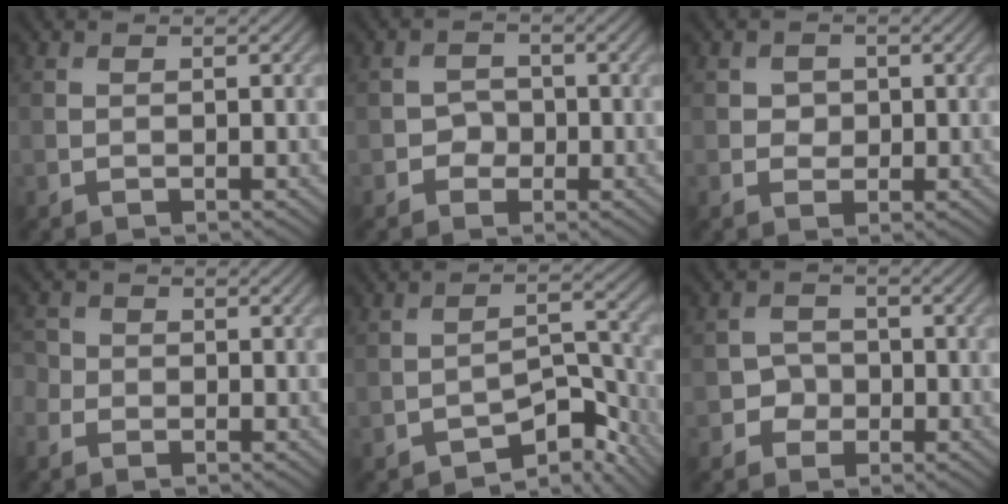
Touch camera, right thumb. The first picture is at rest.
{"total": 2.1, "force": [-0.8, 1.8, 0.5], "torque": [0.001, 0.000, -0.018]}
{"total": 1.7, "force": [0.2, 1.6, 0.6], "torque": [-0.011, -0.004, -0.001]}
{"total": 2.2, "force": [-0.8, 1.9, 0.6], "torque": [-0.022, -0.002, -0.024]}
{"total": 6.5, "force": [-4.6, 2.8, 3.6], "torque": [-0.038, 0.002, -0.080]}
{"total": 2.4, "force": [-0.9, 2.1, 0.5], "torque": [0.000, 0.000, -0.021]}